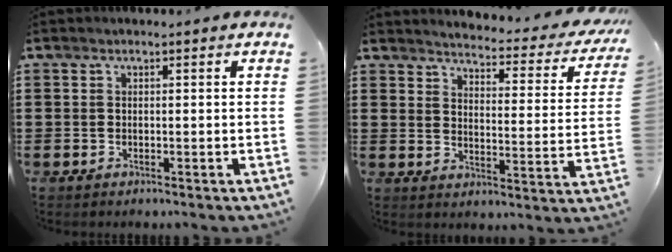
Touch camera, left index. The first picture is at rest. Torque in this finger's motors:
{"motor_torque": [2.14, 0.00, 0.56, 0.06]}